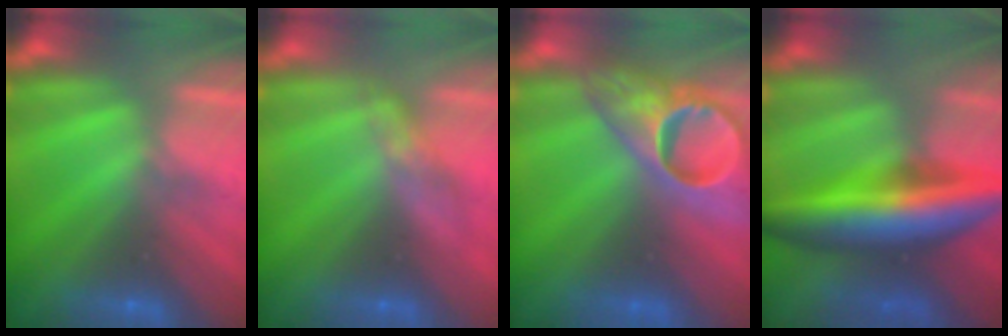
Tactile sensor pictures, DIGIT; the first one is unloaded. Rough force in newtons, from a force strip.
{"total": 2.7}
{"total": 8.1}
{"total": 9.7}